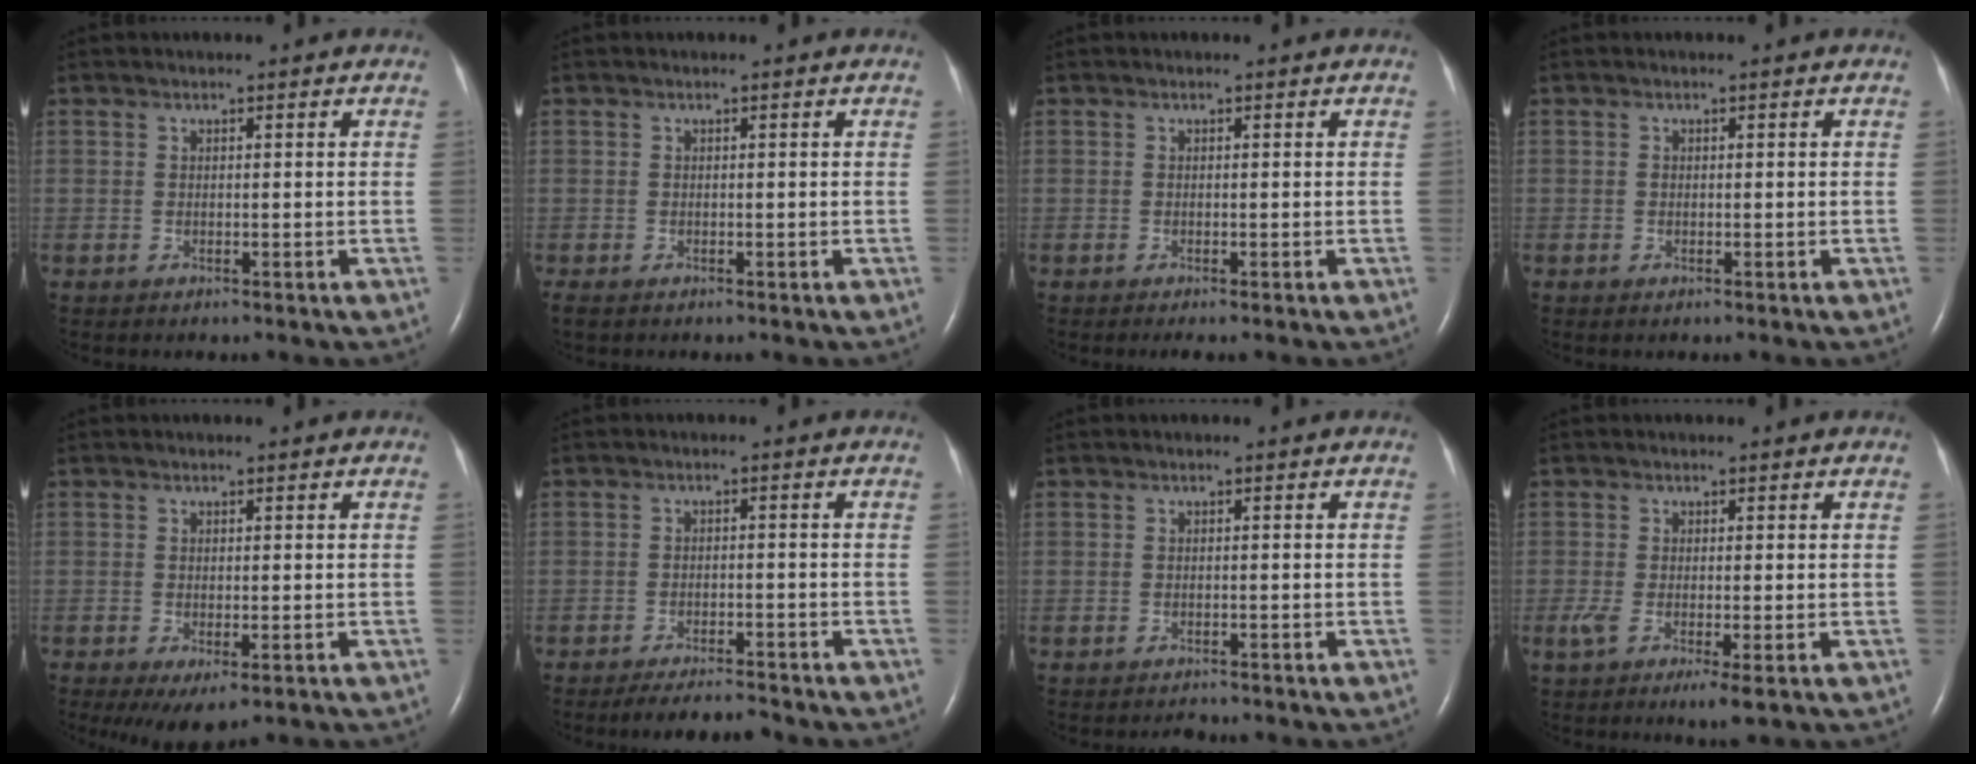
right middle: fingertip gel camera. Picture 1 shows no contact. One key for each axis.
{"total": 1.1, "fx": -0.8, "fy": 0.5, "fz": 0.6, "tx": -0.013, "ty": -0.003, "tz": -0.011}
{"total": 0.8, "fx": -0.6, "fy": 0.0, "fz": 0.5, "tx": -0.010, "ty": -0.003, "tz": -0.009}
{"total": 0.0}
{"total": 4.5, "fx": -2.2, "fy": 1.6, "fz": 3.6, "tx": -0.052, "ty": -0.013, "tz": -0.026}
{"total": 4.9, "fx": -4.7, "fy": 0.2, "fz": 1.4, "tx": -0.023, "ty": -0.015, "tz": -0.075}
{"total": 0.9, "fx": -0.9, "fy": 0.2, "fz": 0.0, "tx": -0.005, "ty": -0.003, "tz": -0.012}
{"total": 4.1, "fx": -1.4, "fy": 0.6, "fz": 3.8, "tx": -0.074, "ty": -0.014, "tz": -0.023}